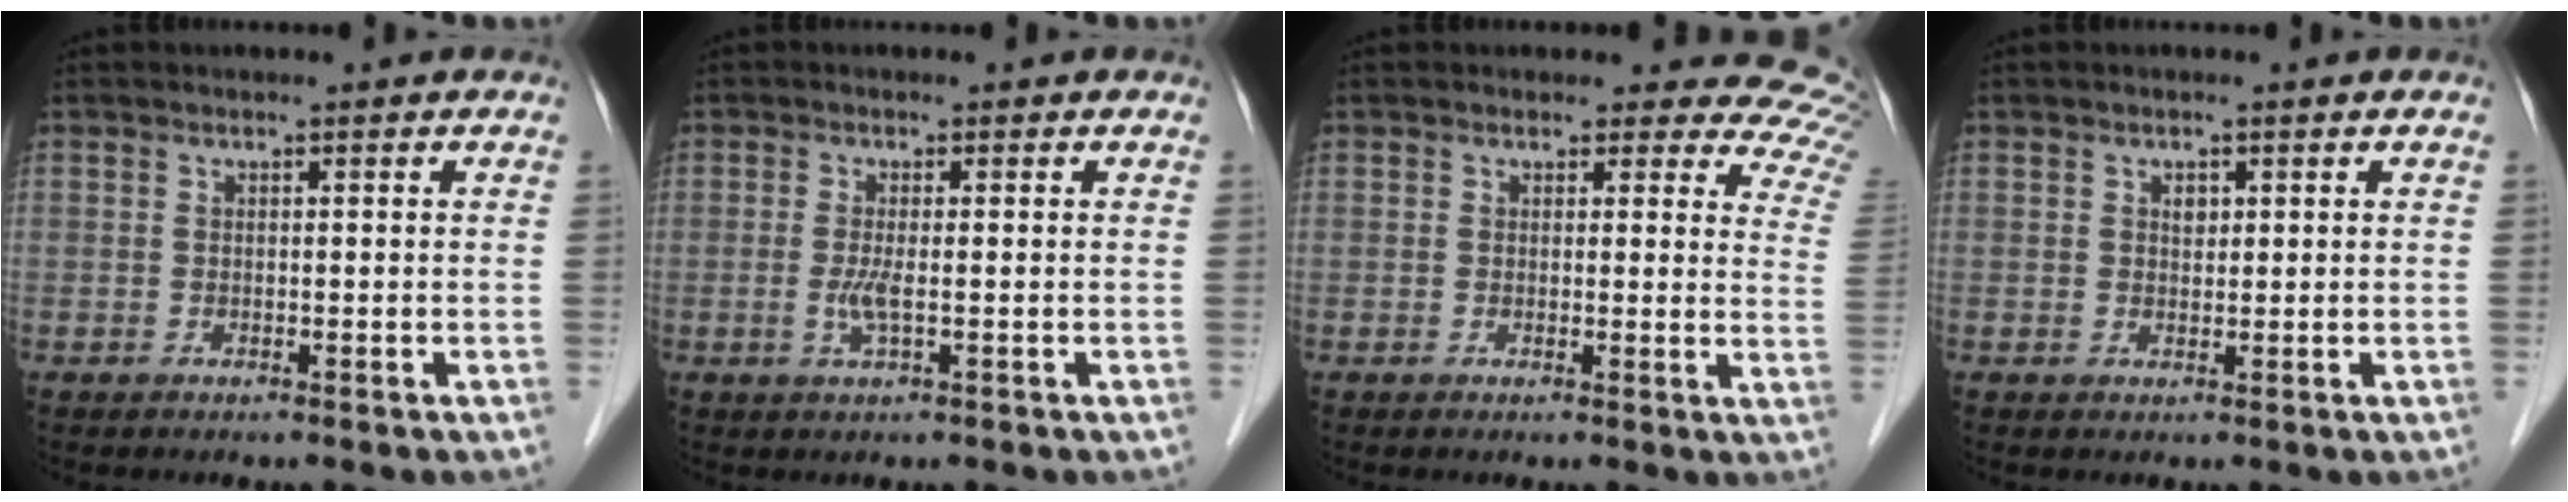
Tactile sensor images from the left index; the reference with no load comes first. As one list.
[{"total": 2.4, "force": [-0.5, 0.3, 2.4], "torque": [-0.054, -0.004, -0.009]}, {"total": 10.2, "force": [8.6, 4.7, 2.9], "torque": [0.010, -0.036, 0.047]}, {"total": 1.4, "force": [0.5, 0.9, 0.9], "torque": [-0.015, 0.002, 0.010]}]